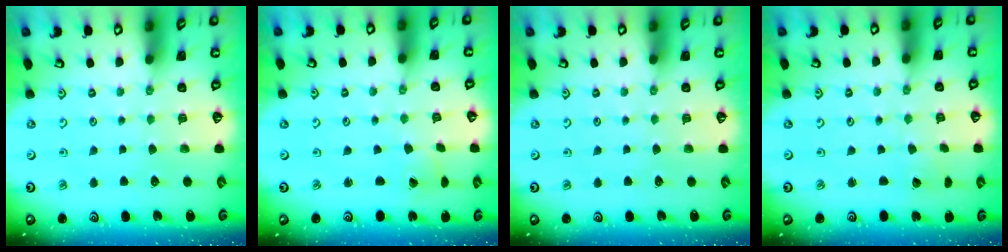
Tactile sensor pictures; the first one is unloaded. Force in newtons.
{"total": 0.9, "press": 0.9, "slide": 0.0}
{"total": 0.0}
{"total": 1.5, "press": 1.5, "slide": 0.0}